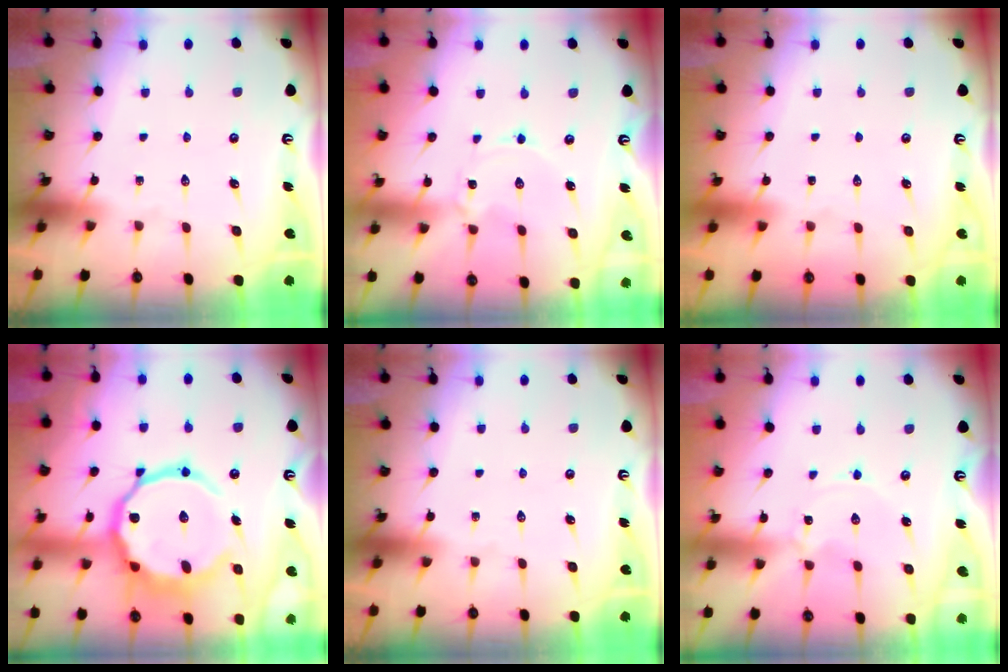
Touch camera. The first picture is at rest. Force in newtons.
{"total": 0.9, "press": 0.9, "slide": 0.1}
{"total": 1.6, "press": 1.6, "slide": 0.1}
{"total": 18.9, "press": 18.9, "slide": 1.7}
{"total": 0.0}
{"total": 0.0}